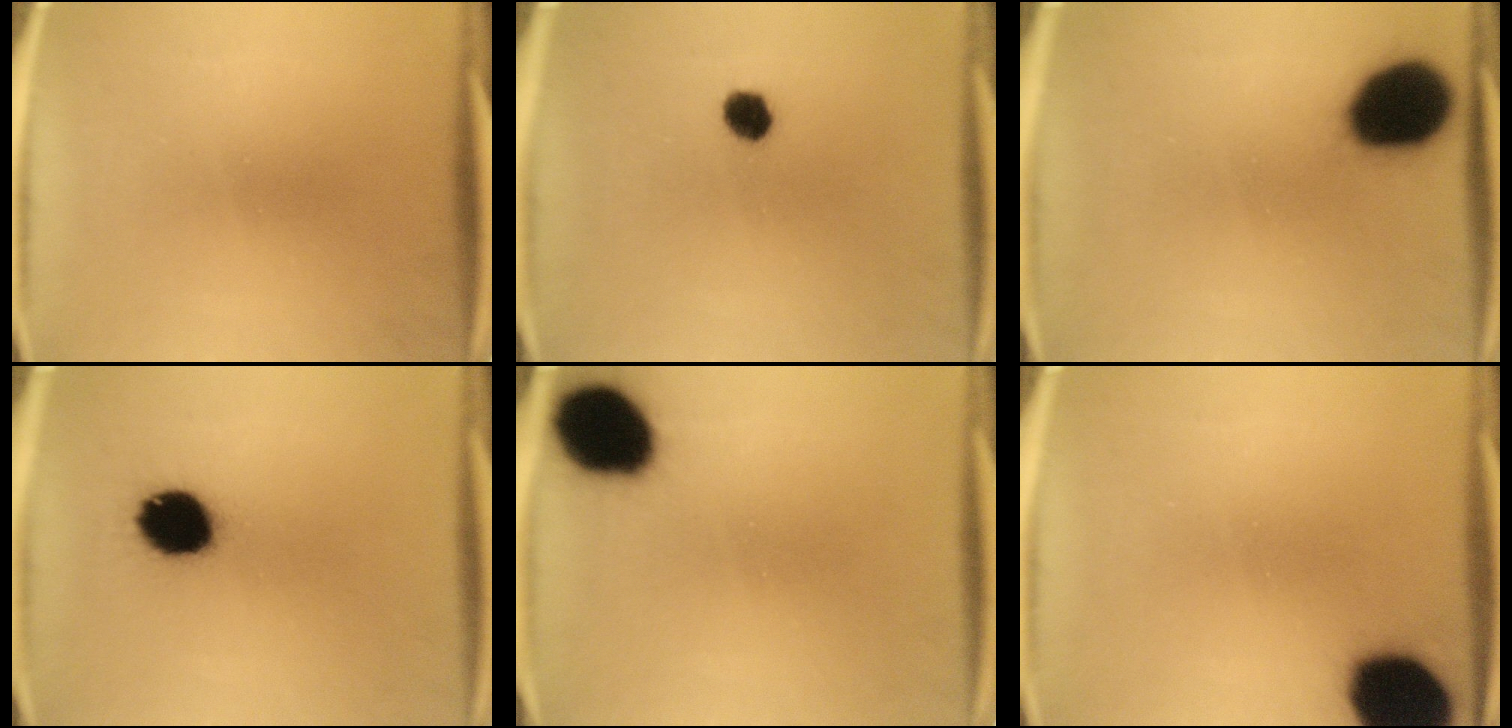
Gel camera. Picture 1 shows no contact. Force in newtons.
{"total": 3.9}
{"total": 18.4}
{"total": 12.1}
{"total": 16.5}
{"total": 18.9}